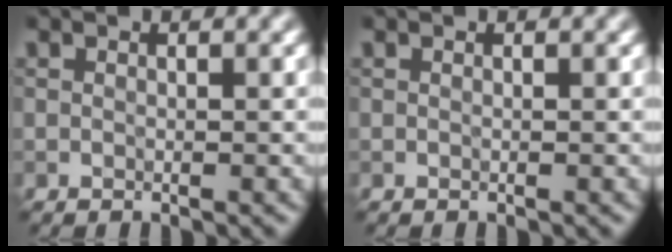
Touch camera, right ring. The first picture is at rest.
{"total": 0.0}